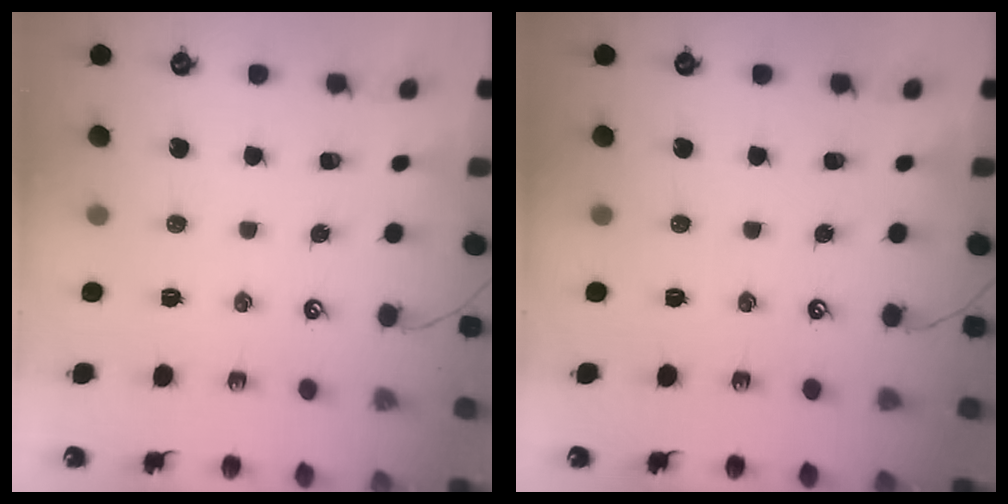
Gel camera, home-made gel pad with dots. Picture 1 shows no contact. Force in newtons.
{"total": 0.0}